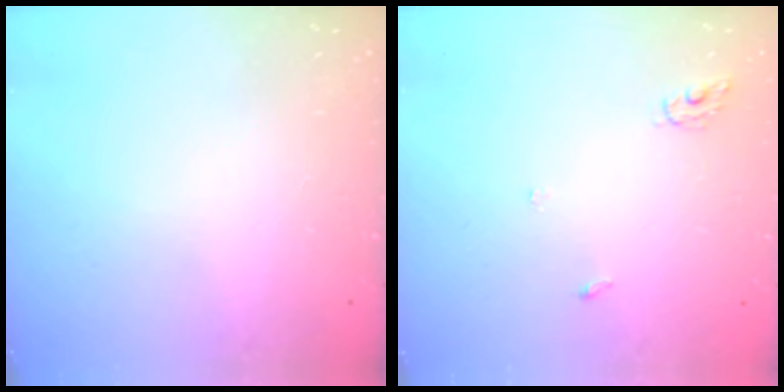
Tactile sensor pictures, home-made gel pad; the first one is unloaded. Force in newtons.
{"total": 3.3, "press": 3.3, "slide": 0.2}